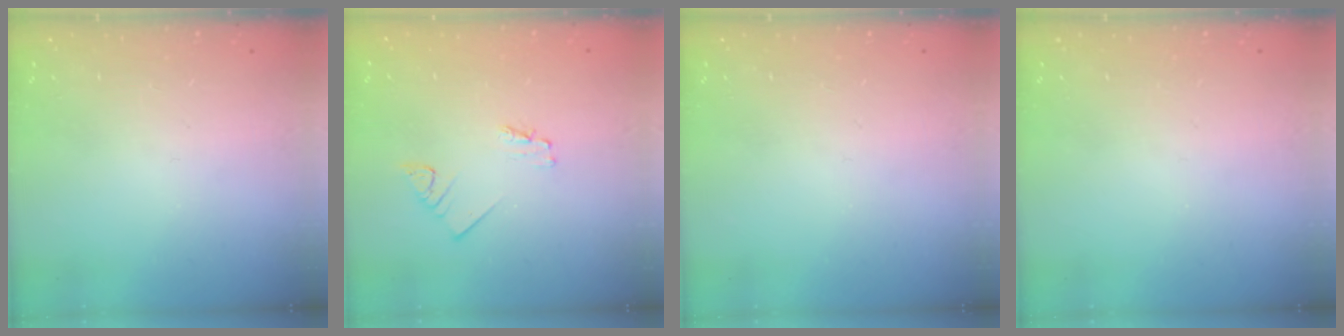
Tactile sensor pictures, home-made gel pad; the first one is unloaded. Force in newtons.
{"total": 2.1, "press": 2.1, "slide": 0.2}
{"total": 0.0}
{"total": 0.0}